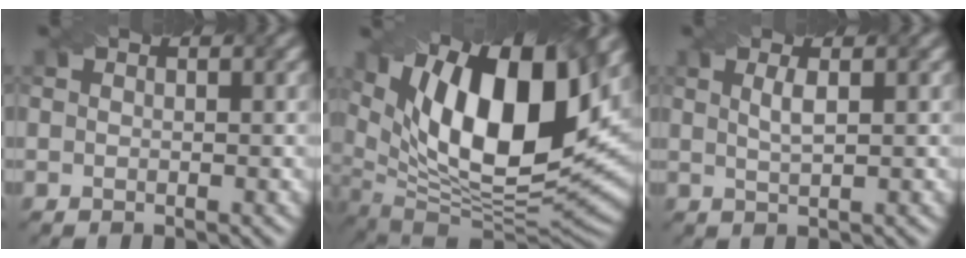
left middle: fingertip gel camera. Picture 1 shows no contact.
{"total": 16.4, "force": [6.3, 7.0, 13.5], "torque": [-0.228, 0.015, 0.102]}
{"total": 1.5, "force": [0.3, 0.4, 1.4], "torque": [-0.025, 0.001, 0.006]}